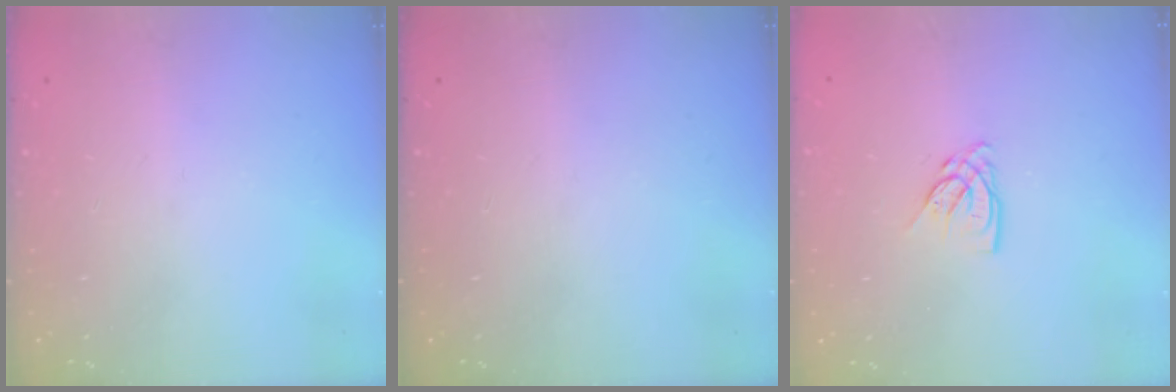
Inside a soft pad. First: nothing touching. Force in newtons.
{"total": 0.0}
{"total": 5.6, "press": 5.6, "slide": 0.5}